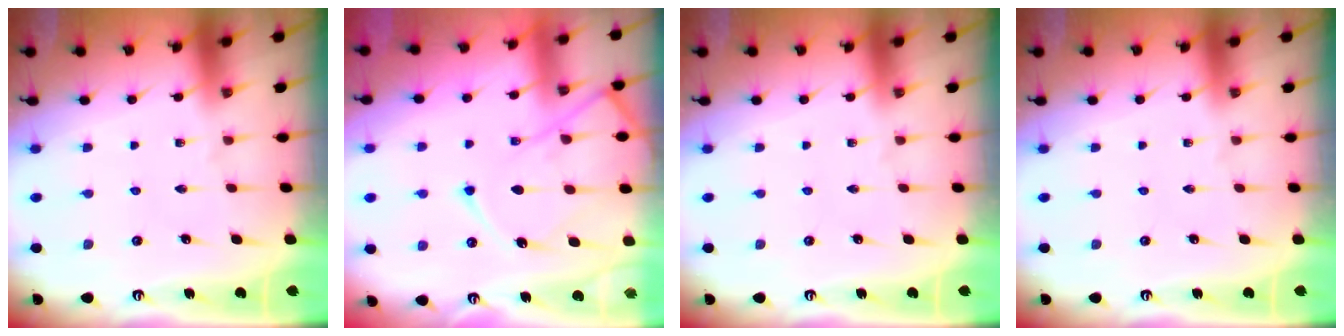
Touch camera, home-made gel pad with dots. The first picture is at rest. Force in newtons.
{"total": 12.8, "press": 12.8, "slide": 1.3}
{"total": 0.0}
{"total": 0.0}